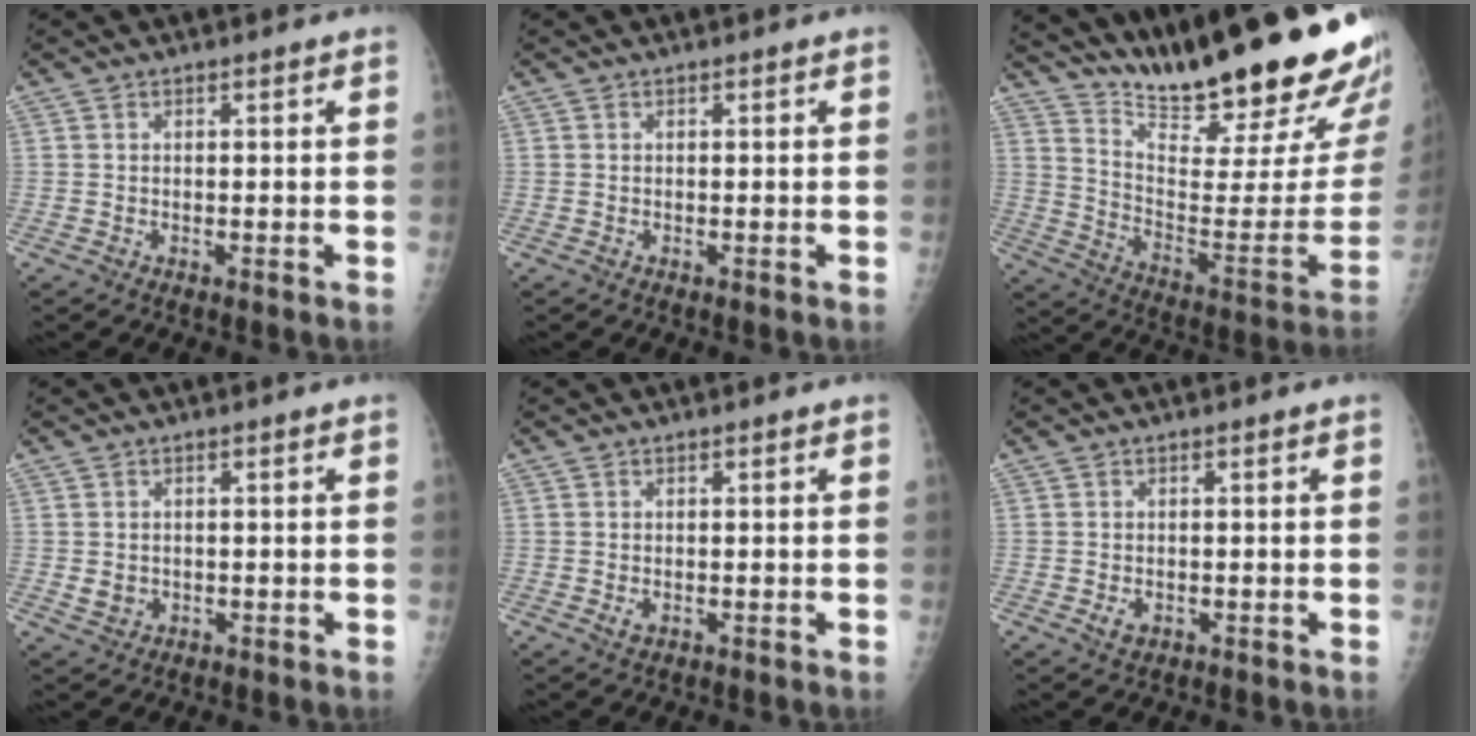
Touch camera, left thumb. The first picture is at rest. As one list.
[{"total": 0.0}, {"total": 31.6, "force": [23.5, 6.4, 20.1], "torque": [-0.277, -0.129, 0.345]}, {"total": 2.2, "force": [0.0, 2.0, 1.0], "torque": [-0.010, -0.001, 0.007]}, {"total": 1.3, "force": [-0.1, 0.9, 1.0], "torque": [-0.012, -0.002, 0.002]}, {"total": 1.8, "force": [-0.4, 1.3, 1.1], "torque": [-0.015, -0.002, -0.003]}]